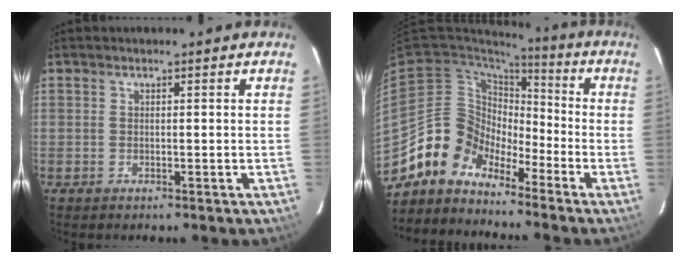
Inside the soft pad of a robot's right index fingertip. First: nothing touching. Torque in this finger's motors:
{"motor_torque": [1.06, -1.08, 0.20, 0.03]}